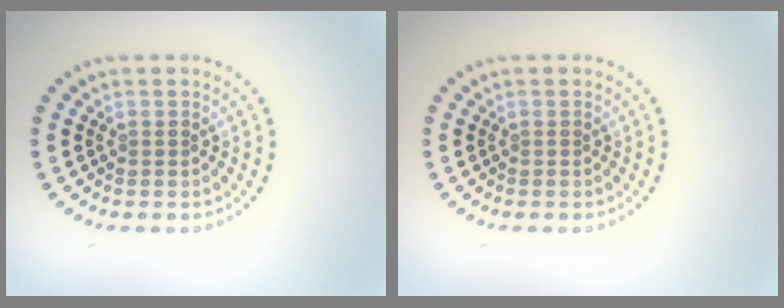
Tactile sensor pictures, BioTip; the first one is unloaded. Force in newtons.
{"total": 0.0}